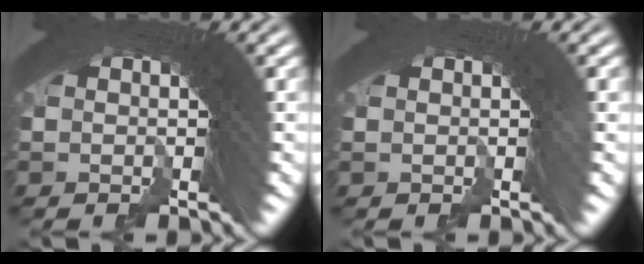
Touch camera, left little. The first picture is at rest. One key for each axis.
{"total": 0.9, "fx": 0.3, "fy": 0.1, "fz": 0.9, "tx": 0.000, "ty": 0.021, "tz": 0.000}